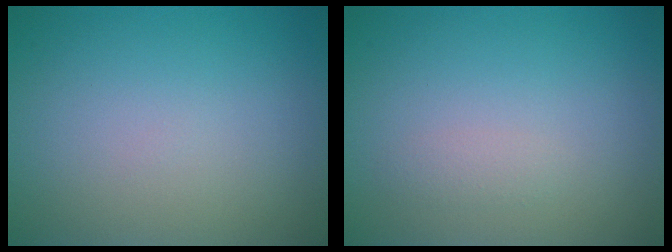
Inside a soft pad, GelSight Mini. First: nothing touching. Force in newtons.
{"total": 0.8, "press": 0.8, "slide": 0.0}